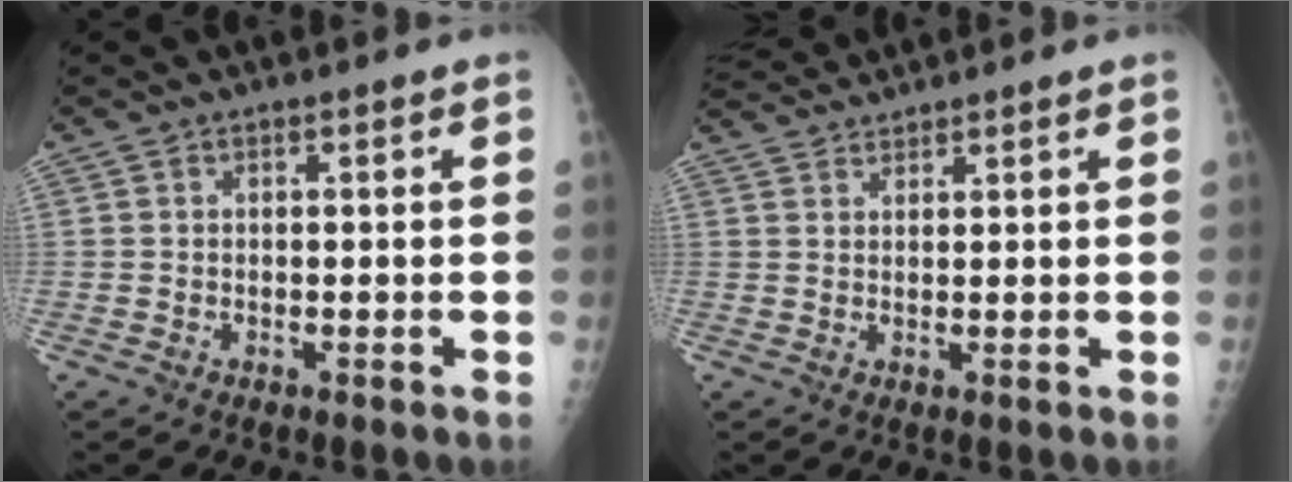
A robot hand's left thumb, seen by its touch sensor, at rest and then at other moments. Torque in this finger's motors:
{"motor_torque": [2.07, -1.85, 1.36, -1.42, 0.07]}